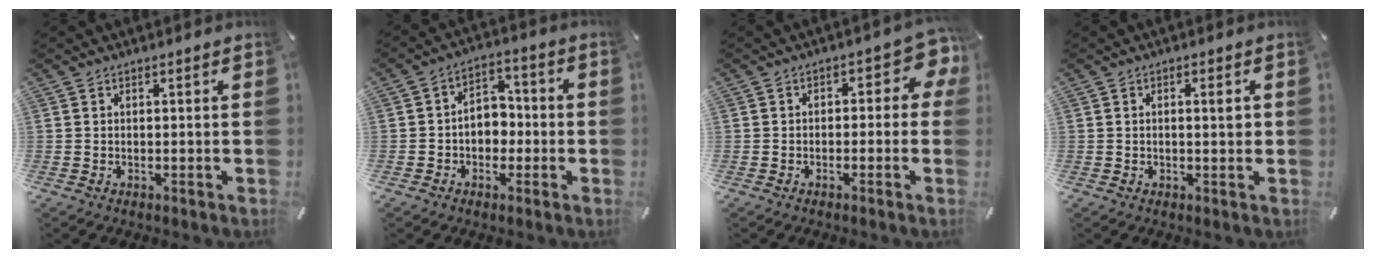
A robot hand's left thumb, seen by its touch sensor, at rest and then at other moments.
{"total": 6.6, "force": [-1.5, 5.6, 3.3], "torque": [-0.047, 0.016, -0.027]}
{"total": 6.1, "force": [0.5, 3.6, 4.9], "torque": [-0.062, -0.004, 0.002]}
{"total": 2.3, "force": [0.2, 0.7, 2.2], "torque": [-0.026, -0.004, -0.002]}